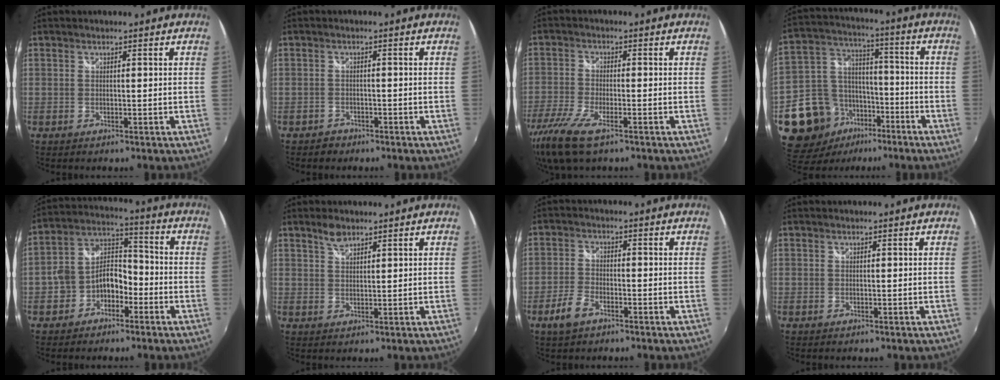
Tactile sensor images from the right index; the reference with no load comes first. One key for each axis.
{"total": 2.3, "fx": -1.6, "fy": 1.5, "fz": 0.1, "tx": -0.009, "ty": 0.004, "tz": -0.025}
{"total": 10.6, "fx": -7.0, "fy": 3.2, "fz": 7.3, "tx": -0.175, "ty": -0.035, "tz": -0.140}
{"total": 15.5, "fx": -8.1, "fy": 11.2, "fz": 7.0, "tx": -0.172, "ty": 0.032, "tz": -0.126}
{"total": 8.8, "fx": -4.1, "fy": 6.3, "fz": 4.5, "tx": -0.092, "ty": 0.035, "tz": -0.066}
{"total": 2.7, "fx": 2.2, "fy": 1.1, "fz": 1.3, "tx": -0.023, "ty": 0.004, "tz": 0.040}
{"total": 5.0, "fx": -3.1, "fy": 2.3, "fz": 3.1, "tx": -0.079, "ty": 0.000, "tz": -0.059}
{"total": 0.0}